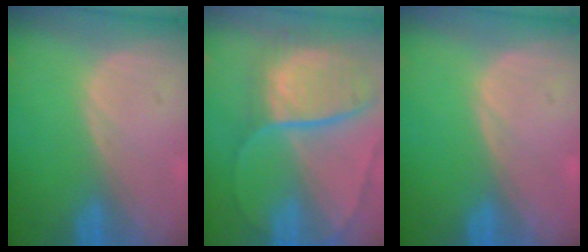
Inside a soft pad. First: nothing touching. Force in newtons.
{"total": 10.7, "press": 9.0, "slide": 5.9}
{"total": 0.0}